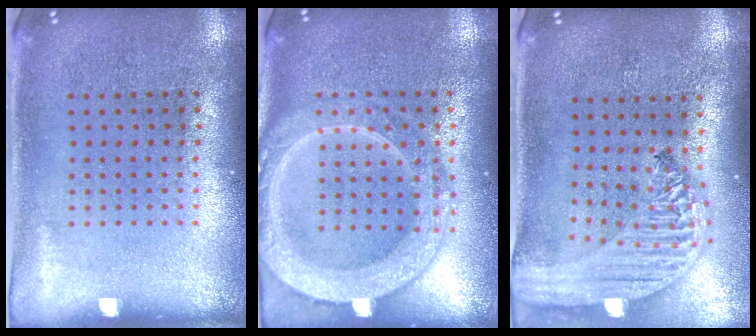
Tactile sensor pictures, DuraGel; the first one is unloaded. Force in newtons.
{"total": 4.0, "press": 4.0, "slide": 0.5}
{"total": 2.5, "press": 2.1, "slide": 1.4}